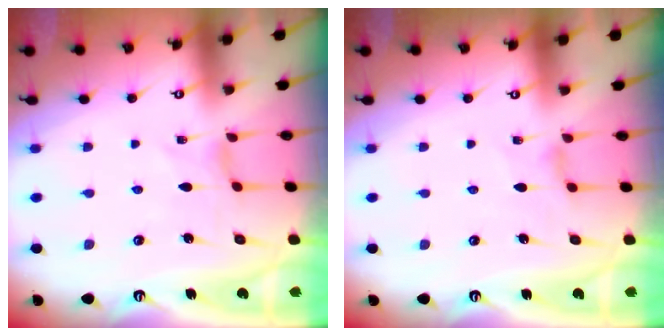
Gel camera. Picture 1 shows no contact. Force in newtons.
{"total": 2.9, "press": 2.9, "slide": 0.4}